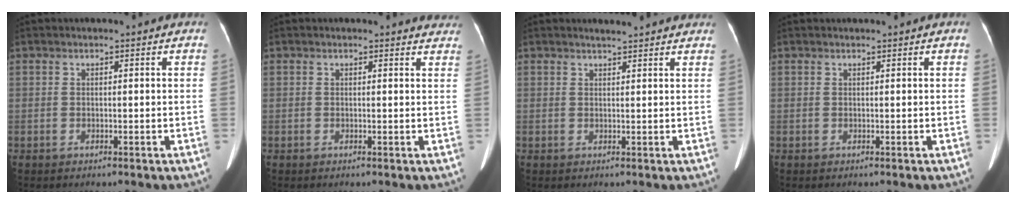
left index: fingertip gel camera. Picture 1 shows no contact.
{"total": 3.6, "force": [3.4, 1.1, 0.1], "torque": [0.012, -0.015, 0.009]}
{"total": 6.0, "force": [5.6, 0.7, 2.1], "torque": [-0.026, 0.017, 0.058]}
{"total": 1.0, "force": [1.0, 0.0, 0.2], "torque": [-0.004, 0.015, 0.015]}